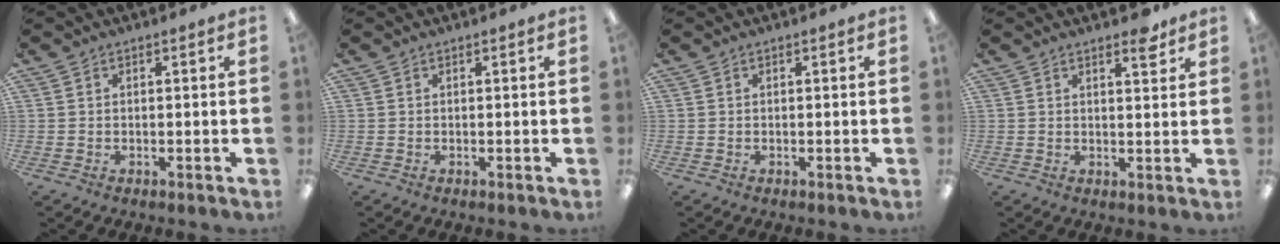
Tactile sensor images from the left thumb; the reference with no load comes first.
{"total": 0.0}
{"total": 0.0}
{"total": 3.5, "force": [2.9, 1.0, 1.7], "torque": [-0.007, -0.017, 0.043]}